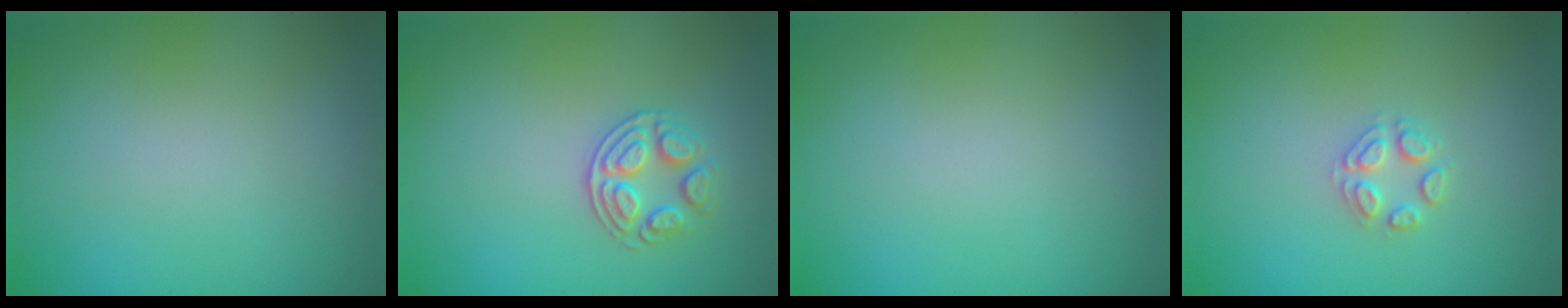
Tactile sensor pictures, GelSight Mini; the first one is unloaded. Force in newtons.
{"total": 2.7, "press": 2.4, "slide": 1.1}
{"total": 0.0}
{"total": 2.0, "press": 2.0, "slide": 0.1}